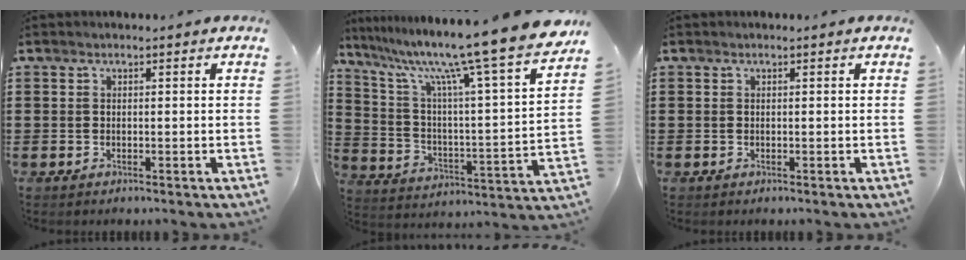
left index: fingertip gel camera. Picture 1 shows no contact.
{"total": 12.7, "force": [10.5, -0.7, 7.1], "torque": [-0.160, -0.086, 0.162]}
{"total": 0.0}